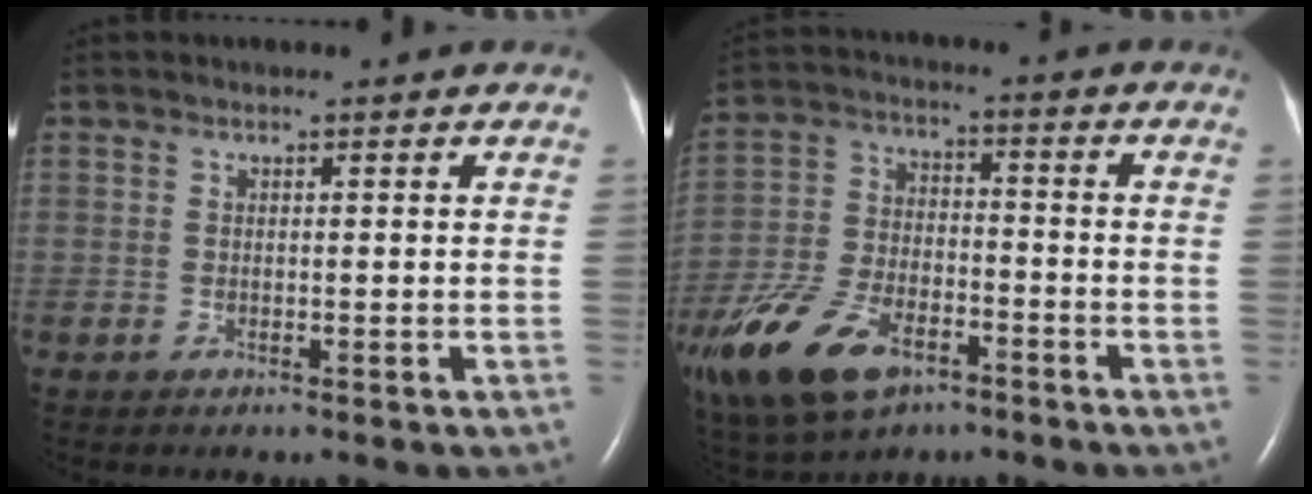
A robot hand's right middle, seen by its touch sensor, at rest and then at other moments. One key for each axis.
{"total": 18.0, "fx": -10.6, "fy": 9.0, "fz": 11.5, "tx": -0.283, "ty": -0.019, "tz": -0.192}